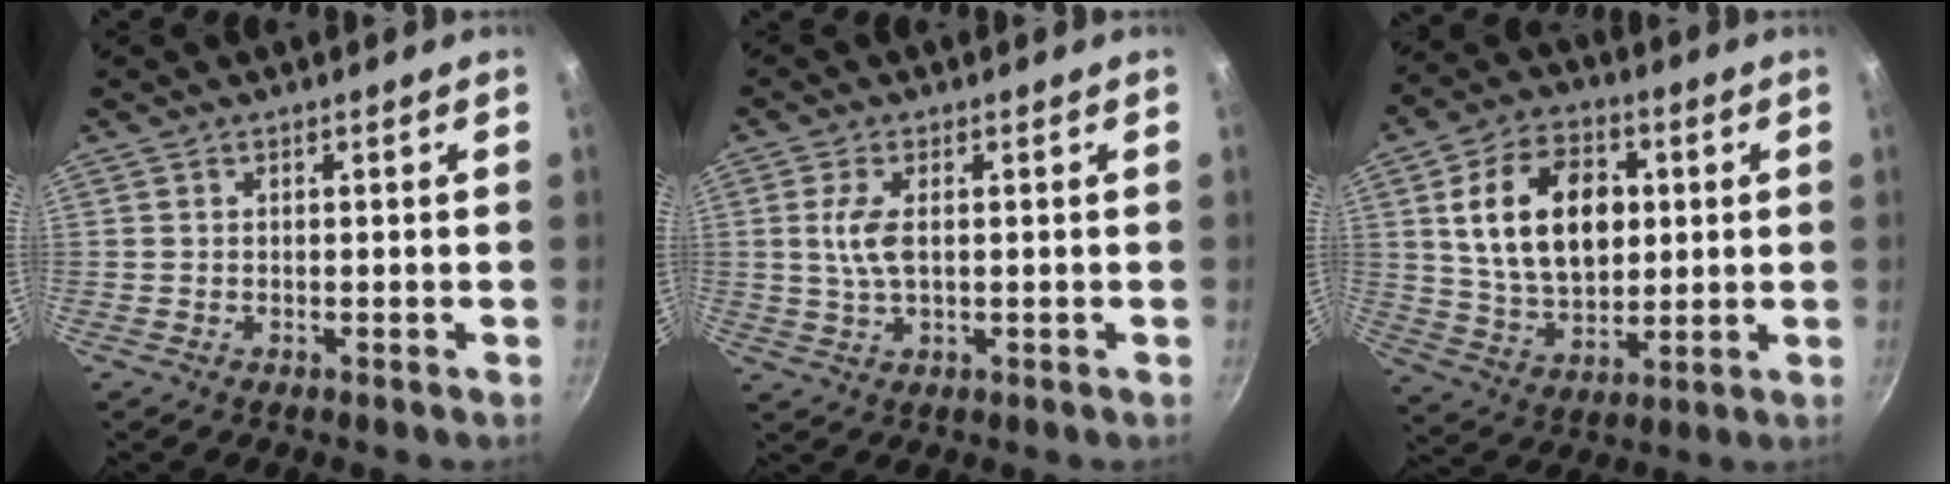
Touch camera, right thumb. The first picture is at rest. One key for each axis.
{"total": 5.2, "fx": 0.6, "fy": 2.4, "fz": 4.6, "tx": -0.096, "ty": 0.001, "tz": 0.012}
{"total": 18.3, "fx": 3.5, "fy": 12.2, "fz": 13.1, "tx": -0.197, "ty": -0.003, "tz": 0.063}